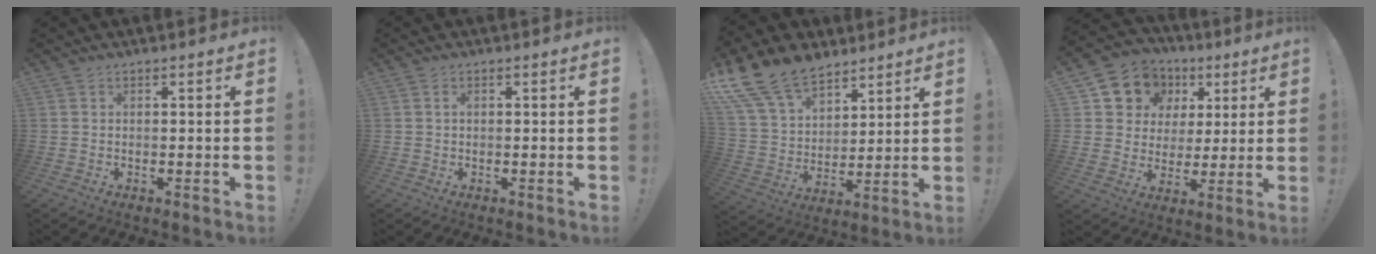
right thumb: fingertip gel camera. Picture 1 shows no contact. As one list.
[{"total": 0.7, "force": [0.1, 0.3, 0.6], "torque": [-0.012, 0.003, 0.001]}, {"total": 17.8, "force": [12.6, 10.0, 7.6], "torque": [-0.139, -0.080, 0.240]}, {"total": 11.4, "force": [4.8, 9.9, 2.8], "torque": [-0.052, -0.024, 0.104]}]